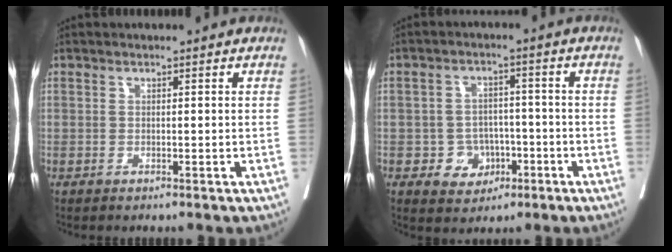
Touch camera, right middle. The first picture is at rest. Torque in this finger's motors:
{"motor_torque": [-0.15, -0.10, 0.15, 0.00]}